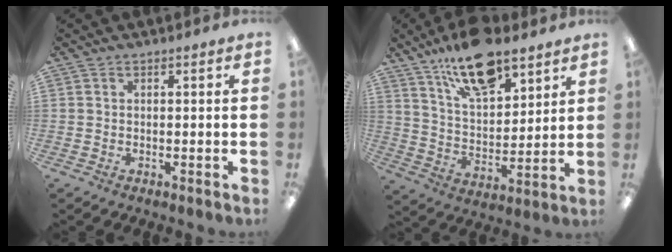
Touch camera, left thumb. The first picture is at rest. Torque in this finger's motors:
{"motor_torque": [0.42, 0.32, 1.41, -1.36, 0.18]}